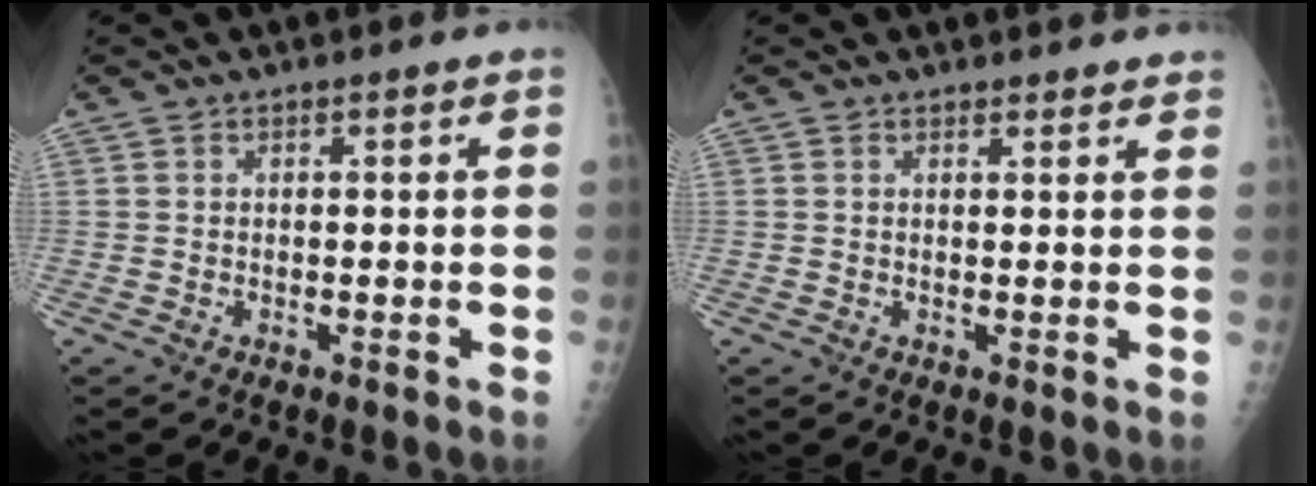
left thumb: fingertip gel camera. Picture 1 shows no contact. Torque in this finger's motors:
{"motor_torque": [-0.22, -0.01, 0.10, 0.11, 0.03]}